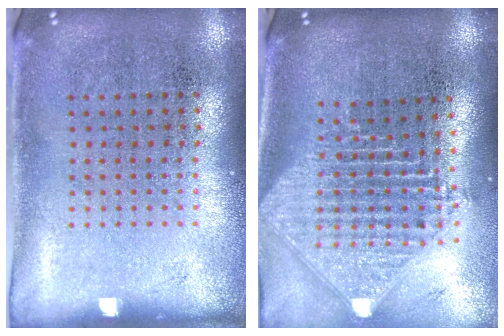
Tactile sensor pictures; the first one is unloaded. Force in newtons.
{"total": 2.3, "press": 1.8, "slide": 1.5}